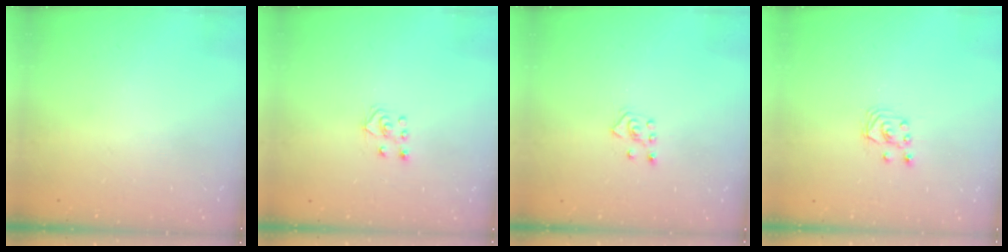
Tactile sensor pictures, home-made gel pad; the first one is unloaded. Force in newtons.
{"total": 4.2, "press": 4.2, "slide": 0.3}
{"total": 4.6, "press": 4.5, "slide": 0.8}
{"total": 2.6, "press": 2.6, "slide": 0.3}